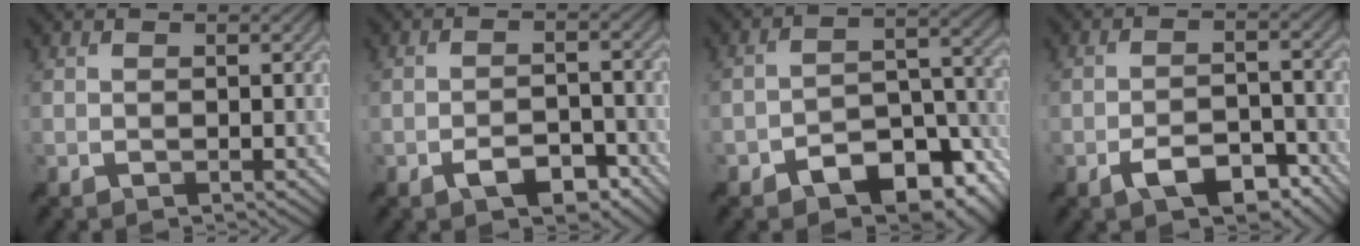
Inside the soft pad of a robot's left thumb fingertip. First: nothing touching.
{"total": 4.8, "force": [-3.1, 1.9, 3.2], "torque": [-0.052, 0.003, -0.051]}
{"total": 10.3, "force": [-6.4, 5.1, 6.2], "torque": [-0.083, -0.008, -0.111]}
{"total": 6.5, "force": [-4.1, 2.6, 4.3], "torque": [-0.069, 0.005, -0.068]}